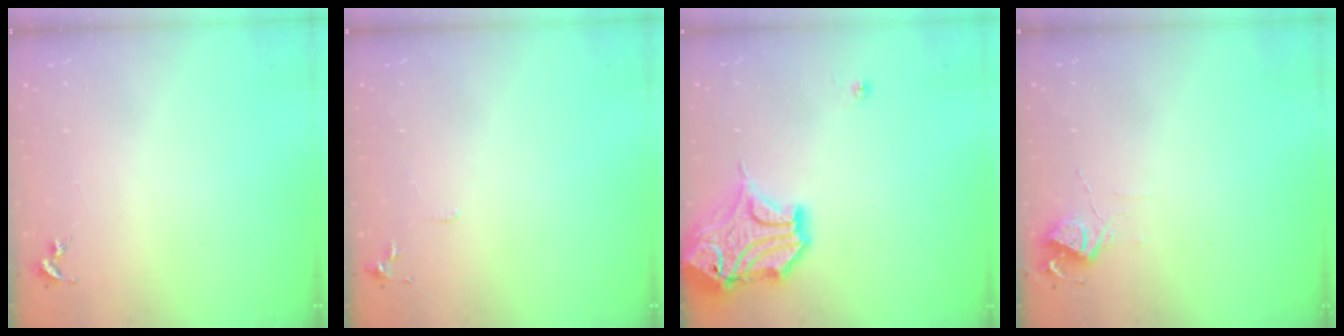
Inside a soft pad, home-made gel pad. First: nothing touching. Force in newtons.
{"total": 5.7, "press": 5.6, "slide": 0.6}
{"total": 18.1, "press": 17.9, "slide": 2.5}
{"total": 6.0, "press": 6.0, "slide": 0.7}